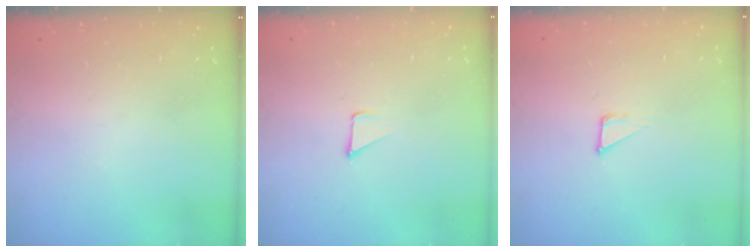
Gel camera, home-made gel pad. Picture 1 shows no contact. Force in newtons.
{"total": 1.8, "press": 1.7, "slide": 0.1}
{"total": 2.3, "press": 2.3, "slide": 0.1}